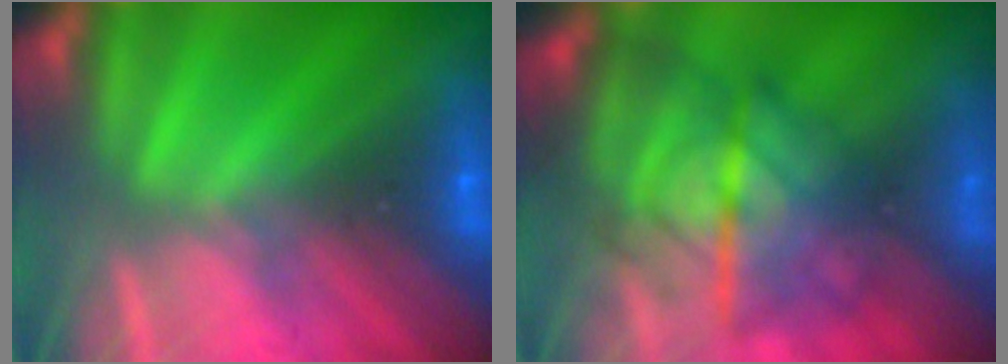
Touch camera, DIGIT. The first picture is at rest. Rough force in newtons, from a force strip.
{"total": 11.5}